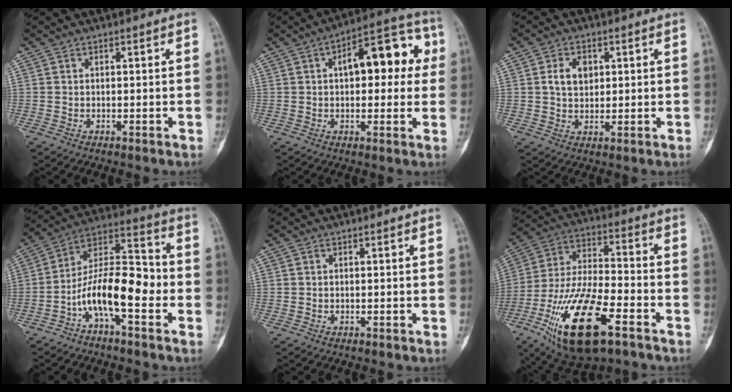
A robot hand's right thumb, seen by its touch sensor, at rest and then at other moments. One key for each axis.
{"total": 14.8, "fx": 3.0, "fy": 7.4, "fz": 12.5, "tx": -0.128, "ty": 0.032, "tz": 0.035}
{"total": 5.1, "fx": 1.3, "fy": 3.6, "fz": 3.4, "tx": -0.047, "ty": -0.001, "tz": 0.023}
{"total": 13.9, "fx": -4.6, "fy": 5.4, "fz": 12.0, "tx": -0.202, "ty": 0.068, "tz": -0.086}
{"total": 0.0}
{"total": 22.7, "fx": -10.8, "fy": 8.8, "fz": 17.9, "tx": -0.358, "ty": 0.039, "tz": -0.184}